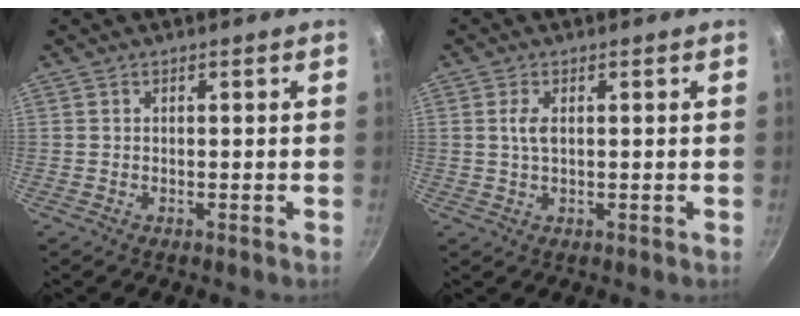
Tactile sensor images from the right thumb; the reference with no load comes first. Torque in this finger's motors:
{"motor_torque": [-0.05, -0.07, 0.55, 0.17, 0.07]}